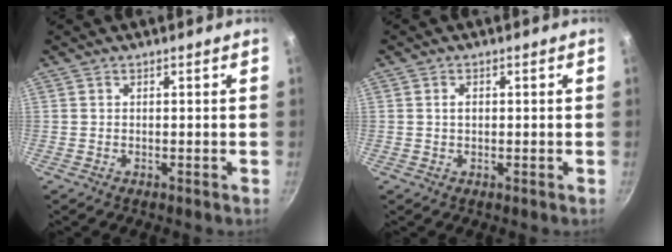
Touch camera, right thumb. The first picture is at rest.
{"total": 1.3, "force": [0.2, 0.9, 1.0], "torque": [-0.013, 0.004, 0.003]}